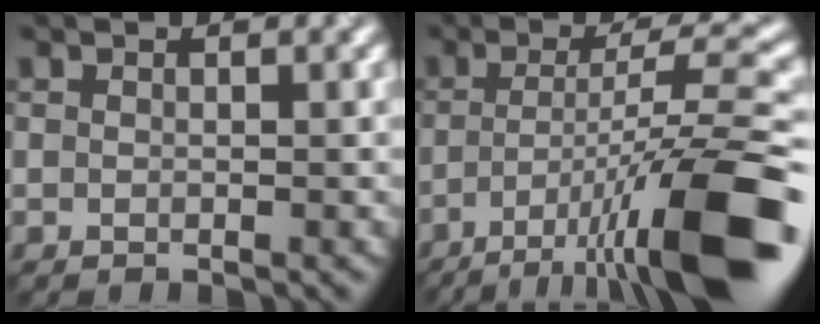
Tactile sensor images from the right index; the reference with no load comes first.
{"total": 12.5, "force": [-6.1, 2.4, 10.6], "torque": [-0.158, 0.007, -0.093]}